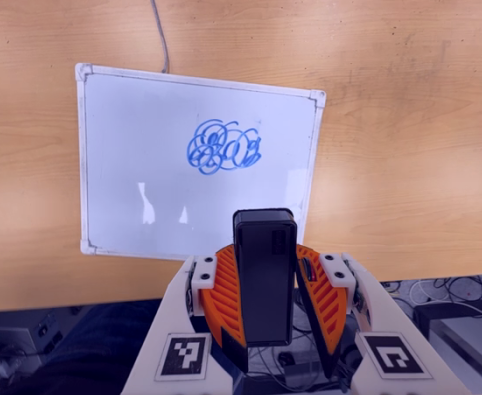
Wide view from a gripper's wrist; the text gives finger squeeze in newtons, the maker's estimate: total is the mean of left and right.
{"total": 6.6, "left": 6.7, "right": 6.5}